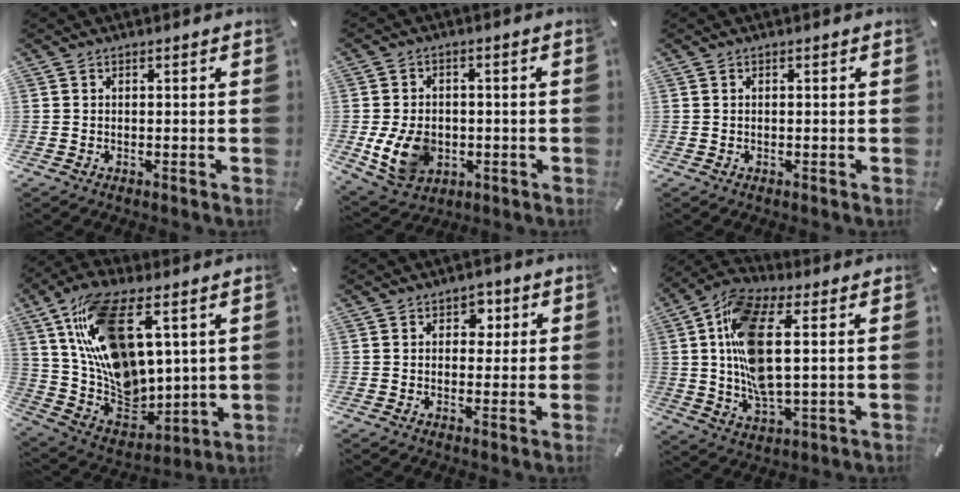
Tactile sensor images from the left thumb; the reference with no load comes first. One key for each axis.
{"total": 10.7, "fx": -2.1, "fy": 8.3, "fz": 6.5, "tx": -0.130, "ty": 0.009, "tz": -0.033}
{"total": 0.0}
{"total": 20.6, "fx": 8.4, "fy": 11.5, "fz": 14.8, "tx": -0.299, "ty": -0.039, "tz": 0.152}
{"total": 3.7, "fx": 1.2, "fy": 2.9, "fz": 2.0, "tx": -0.004, "ty": -0.009, "tz": 0.010}
{"total": 15.4, "fx": 2.7, "fy": 6.9, "fz": 13.5, "tx": -0.286, "ty": -0.009, "tz": 0.046}